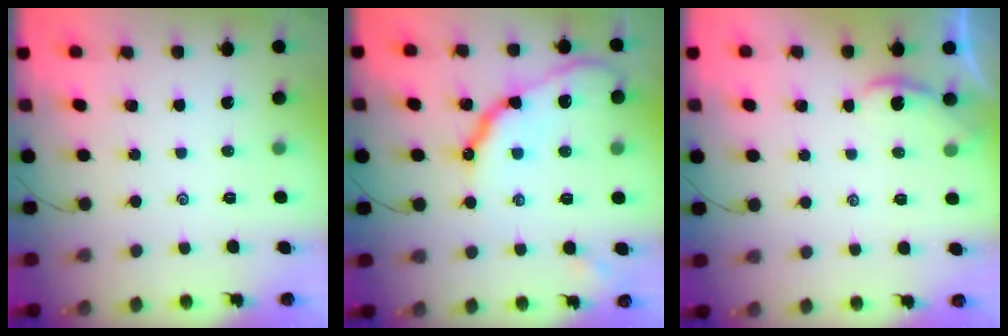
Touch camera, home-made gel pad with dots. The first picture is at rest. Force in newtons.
{"total": 13.0, "press": 13.0, "slide": 1.1}
{"total": 0.9, "press": 0.9, "slide": 0.1}